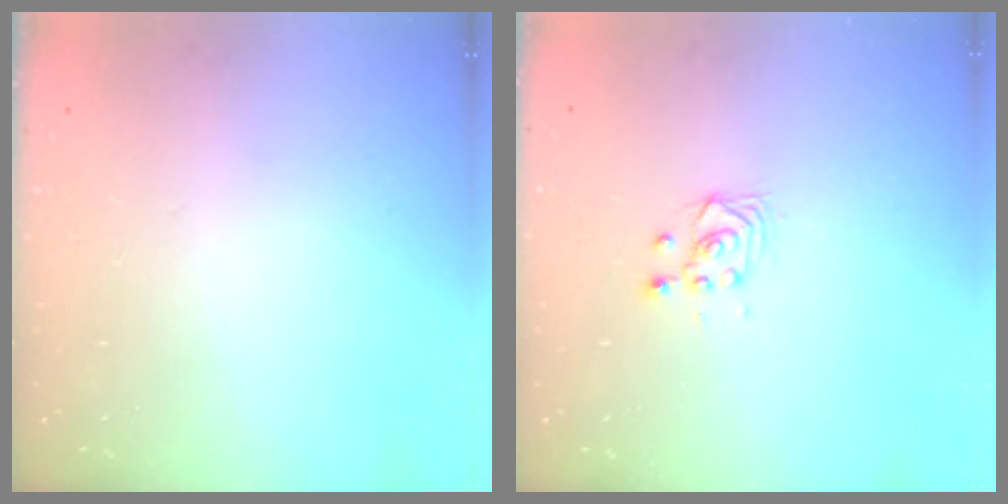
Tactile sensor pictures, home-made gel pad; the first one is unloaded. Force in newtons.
{"total": 2.9, "press": 2.9, "slide": 0.6}